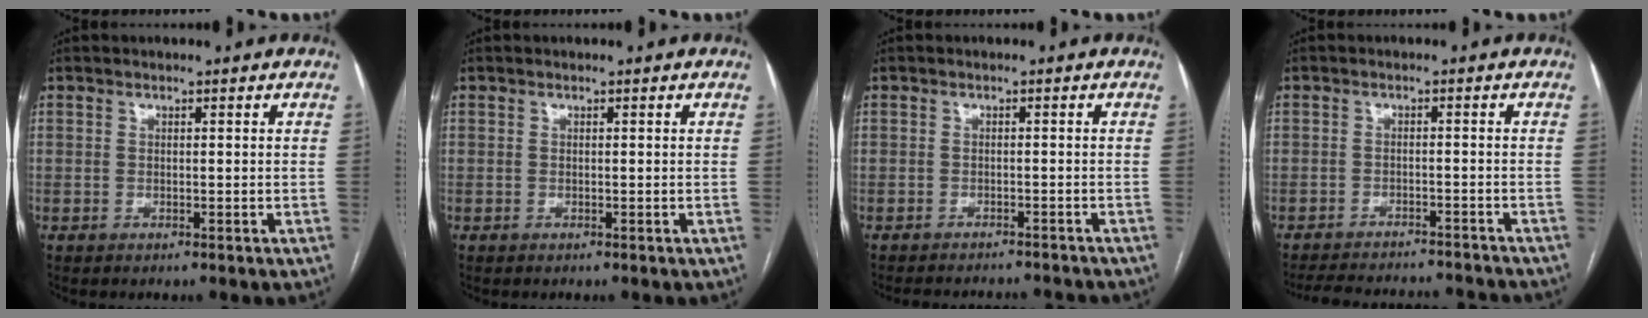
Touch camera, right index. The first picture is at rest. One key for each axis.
{"total": 0.0}
{"total": 8.2, "fx": -7.8, "fy": 2.1, "fz": 1.5, "tx": -0.018, "ty": 0.005, "tz": -0.091}
{"total": 13.6, "fx": -12.7, "fy": 3.1, "fz": 3.6, "tx": -0.070, "ty": 0.005, "tz": -0.163}